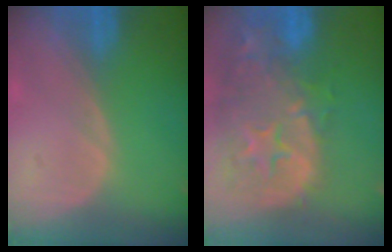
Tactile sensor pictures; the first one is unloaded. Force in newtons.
{"total": 14.9, "press": 12.0, "slide": 8.9}